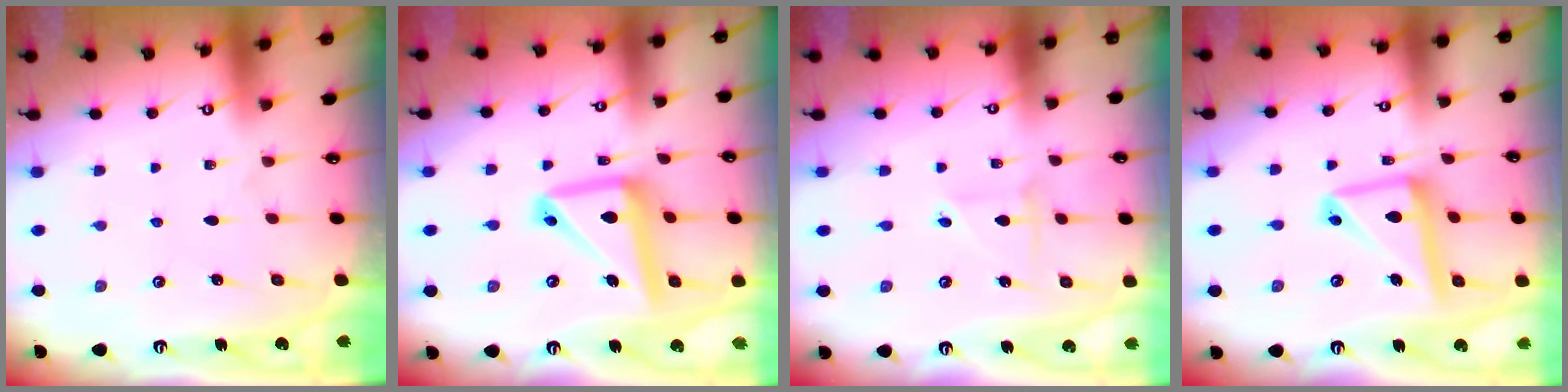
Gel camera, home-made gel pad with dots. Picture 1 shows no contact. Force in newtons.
{"total": 13.7, "press": 13.6, "slide": 1.3}
{"total": 2.7, "press": 2.6, "slide": 0.3}
{"total": 14.4, "press": 14.3, "slide": 1.4}